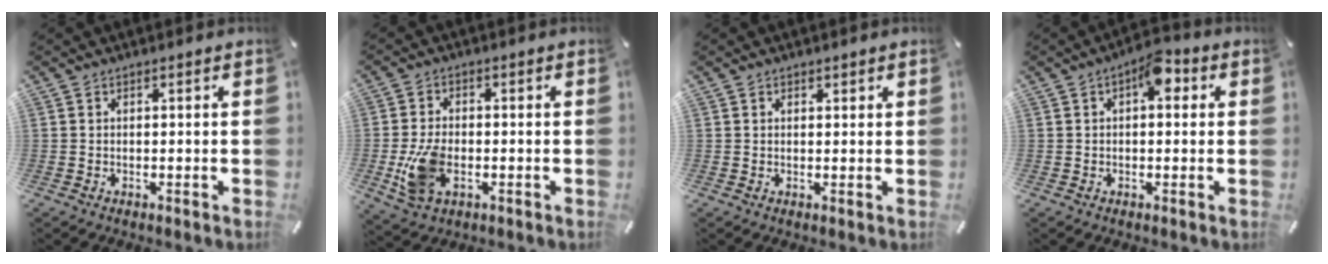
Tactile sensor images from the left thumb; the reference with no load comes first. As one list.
[{"total": 9.4, "force": [-2.1, 6.0, 7.0], "torque": [-0.156, 0.001, -0.036]}, {"total": 1.0, "force": [0.7, 0.8, 0.1], "torque": [0.006, -0.002, 0.011]}, {"total": 6.6, "force": [2.1, 3.5, 5.2], "torque": [-0.065, -0.003, 0.029]}]